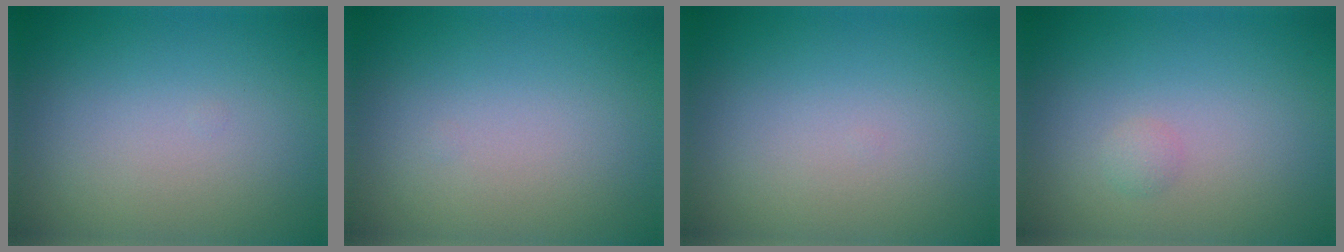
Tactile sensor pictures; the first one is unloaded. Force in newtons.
{"total": 0.0}
{"total": 0.0}
{"total": 0.7, "press": 0.7, "slide": 0.0}